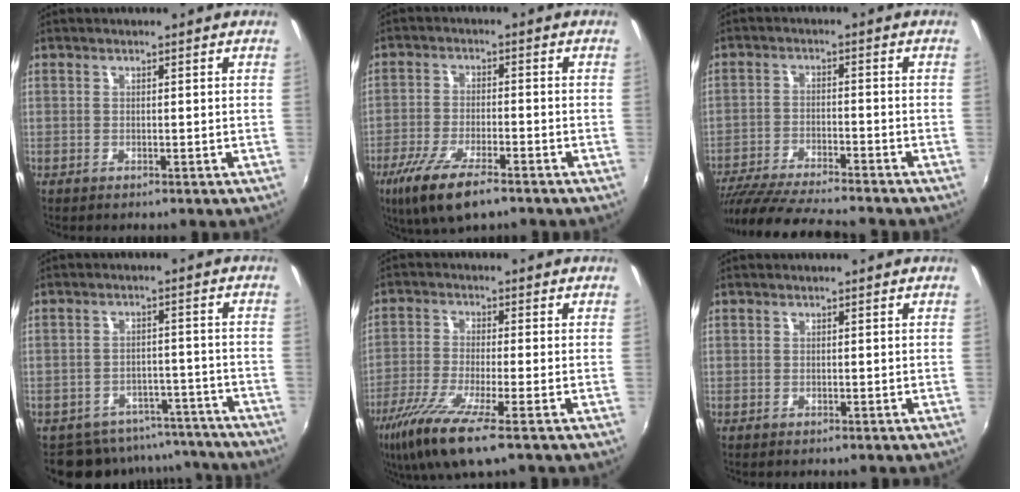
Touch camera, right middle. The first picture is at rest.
{"total": 11.2, "force": [-7.4, 3.0, 7.9], "torque": [-0.176, -0.034, -0.135]}
{"total": 15.4, "force": [-13.7, 1.6, 6.9], "torque": [-0.146, -0.023, -0.227]}
{"total": 11.5, "force": [-10.2, 5.0, 1.7], "torque": [-0.030, 0.028, -0.122]}
{"total": 11.3, "force": [-6.9, 1.2, 8.9], "torque": [-0.198, -0.038, -0.131]}
{"total": 0.6, "force": [0.0, 0.6, -0.1], "torque": [0.001, 0.003, 0.001]}